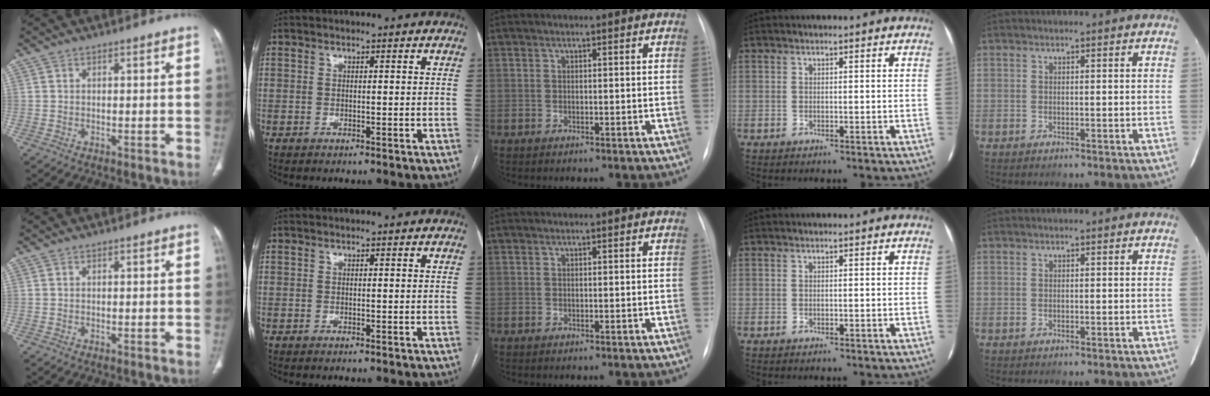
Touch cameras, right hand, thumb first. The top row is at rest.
{}